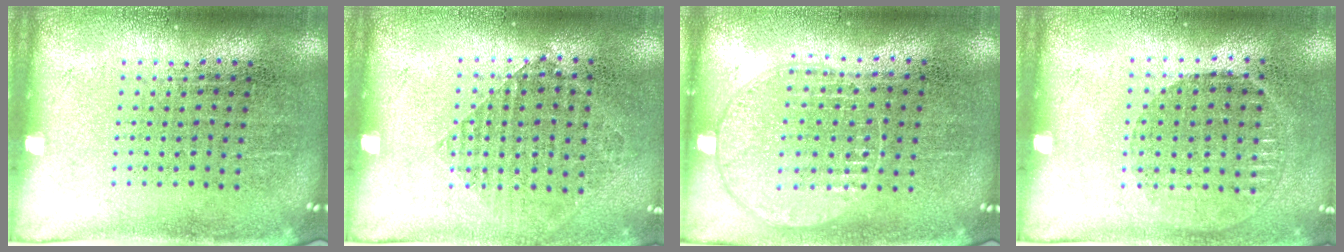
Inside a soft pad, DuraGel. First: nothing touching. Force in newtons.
{"total": 0.9, "press": 0.9, "slide": 0.4}
{"total": 1.0, "press": 0.9, "slide": 0.3}
{"total": 0.9, "press": 0.8, "slide": 0.3}